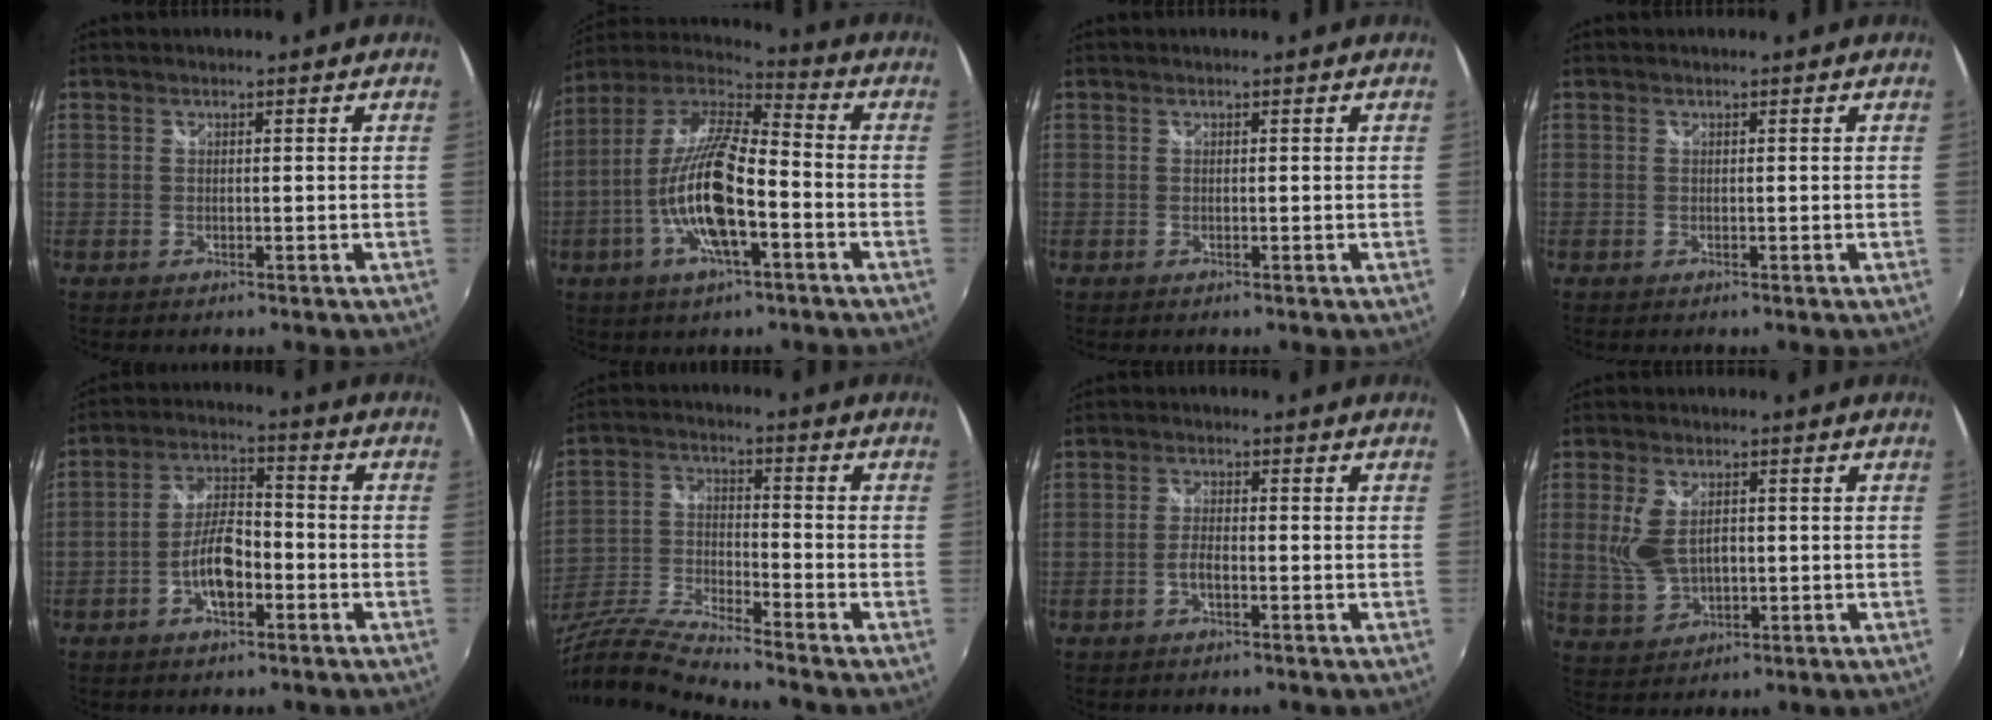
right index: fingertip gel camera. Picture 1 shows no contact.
{"total": 16.8, "force": [-5.6, 4.9, 15.1], "torque": [-0.297, -0.009, -0.109]}
{"total": 0.0}
{"total": 0.0}
{"total": 8.0, "force": [-3.4, 3.4, 6.4], "torque": [-0.128, 0.012, -0.057]}
{"total": 13.9, "force": [-11.9, 0.4, 7.1], "torque": [-0.153, -0.026, -0.238]}
{"total": 1.6, "force": [-0.8, 0.8, 1.2], "torque": [-0.025, 0.000, -0.015]}
{"total": 7.4, "force": [0.5, 4.4, 5.9], "torque": [-0.127, 0.001, 0.016]}